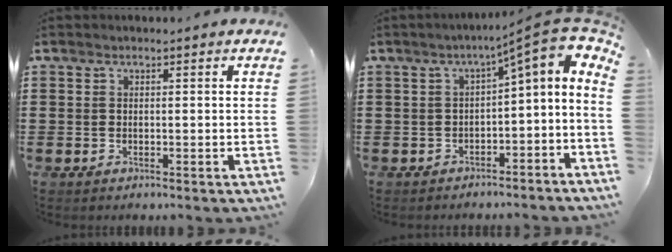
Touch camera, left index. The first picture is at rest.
{"total": 4.6, "force": [-1.5, 1.4, 4.1], "torque": [-0.053, -0.004, -0.043]}